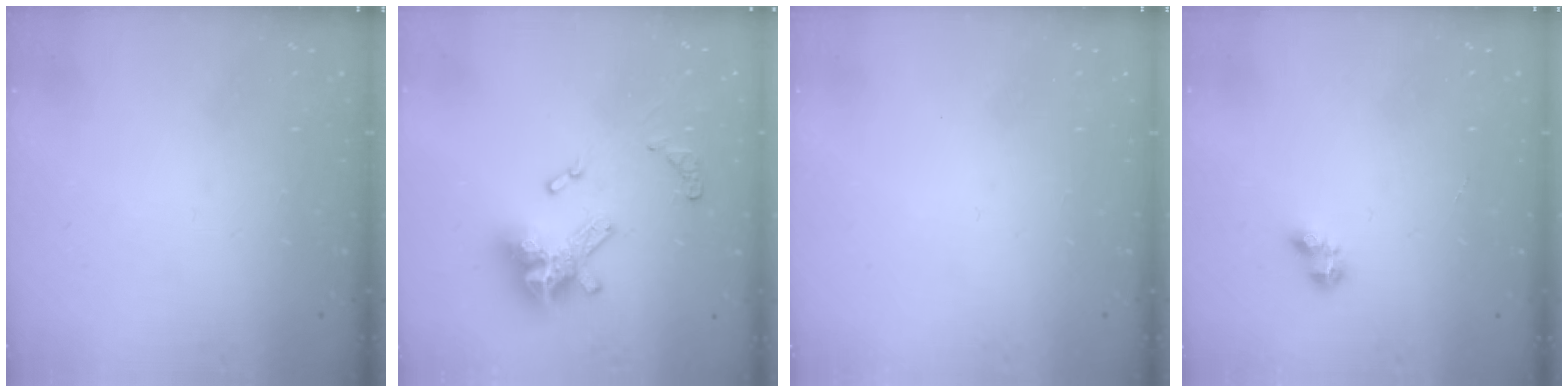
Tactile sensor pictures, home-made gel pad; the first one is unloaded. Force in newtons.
{"total": 14.9, "press": 14.8, "slide": 1.7}
{"total": 0.0}
{"total": 2.6, "press": 2.5, "slide": 0.5}